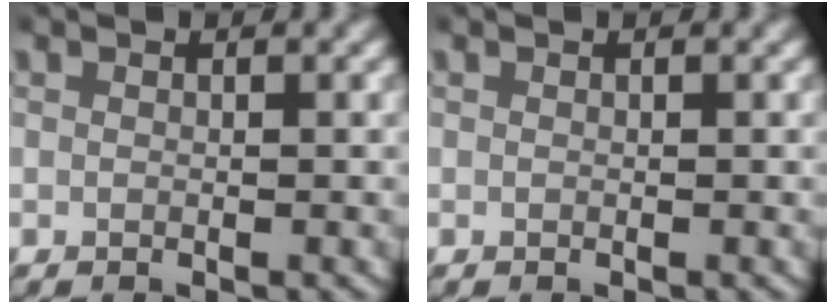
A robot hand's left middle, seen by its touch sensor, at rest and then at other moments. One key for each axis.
{"total": 0.0}